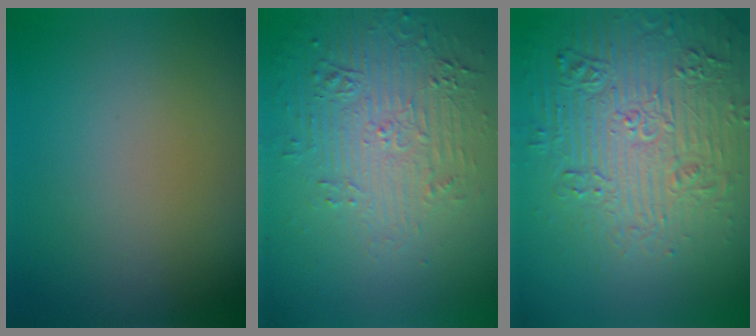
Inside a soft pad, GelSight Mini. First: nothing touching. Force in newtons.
{"total": 5.5, "press": 3.6, "slide": 4.1}
{"total": 7.8, "press": 7.6, "slide": 1.9}